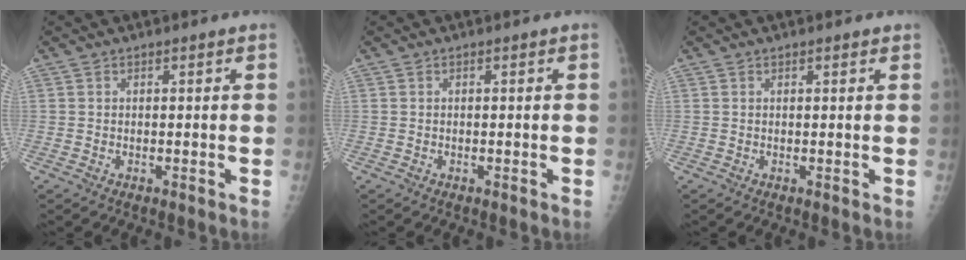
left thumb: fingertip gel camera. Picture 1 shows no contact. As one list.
[{"total": 0.0}, {"total": 1.2, "force": [1.0, 0.3, 0.7], "torque": [-0.007, 0.000, 0.012]}]